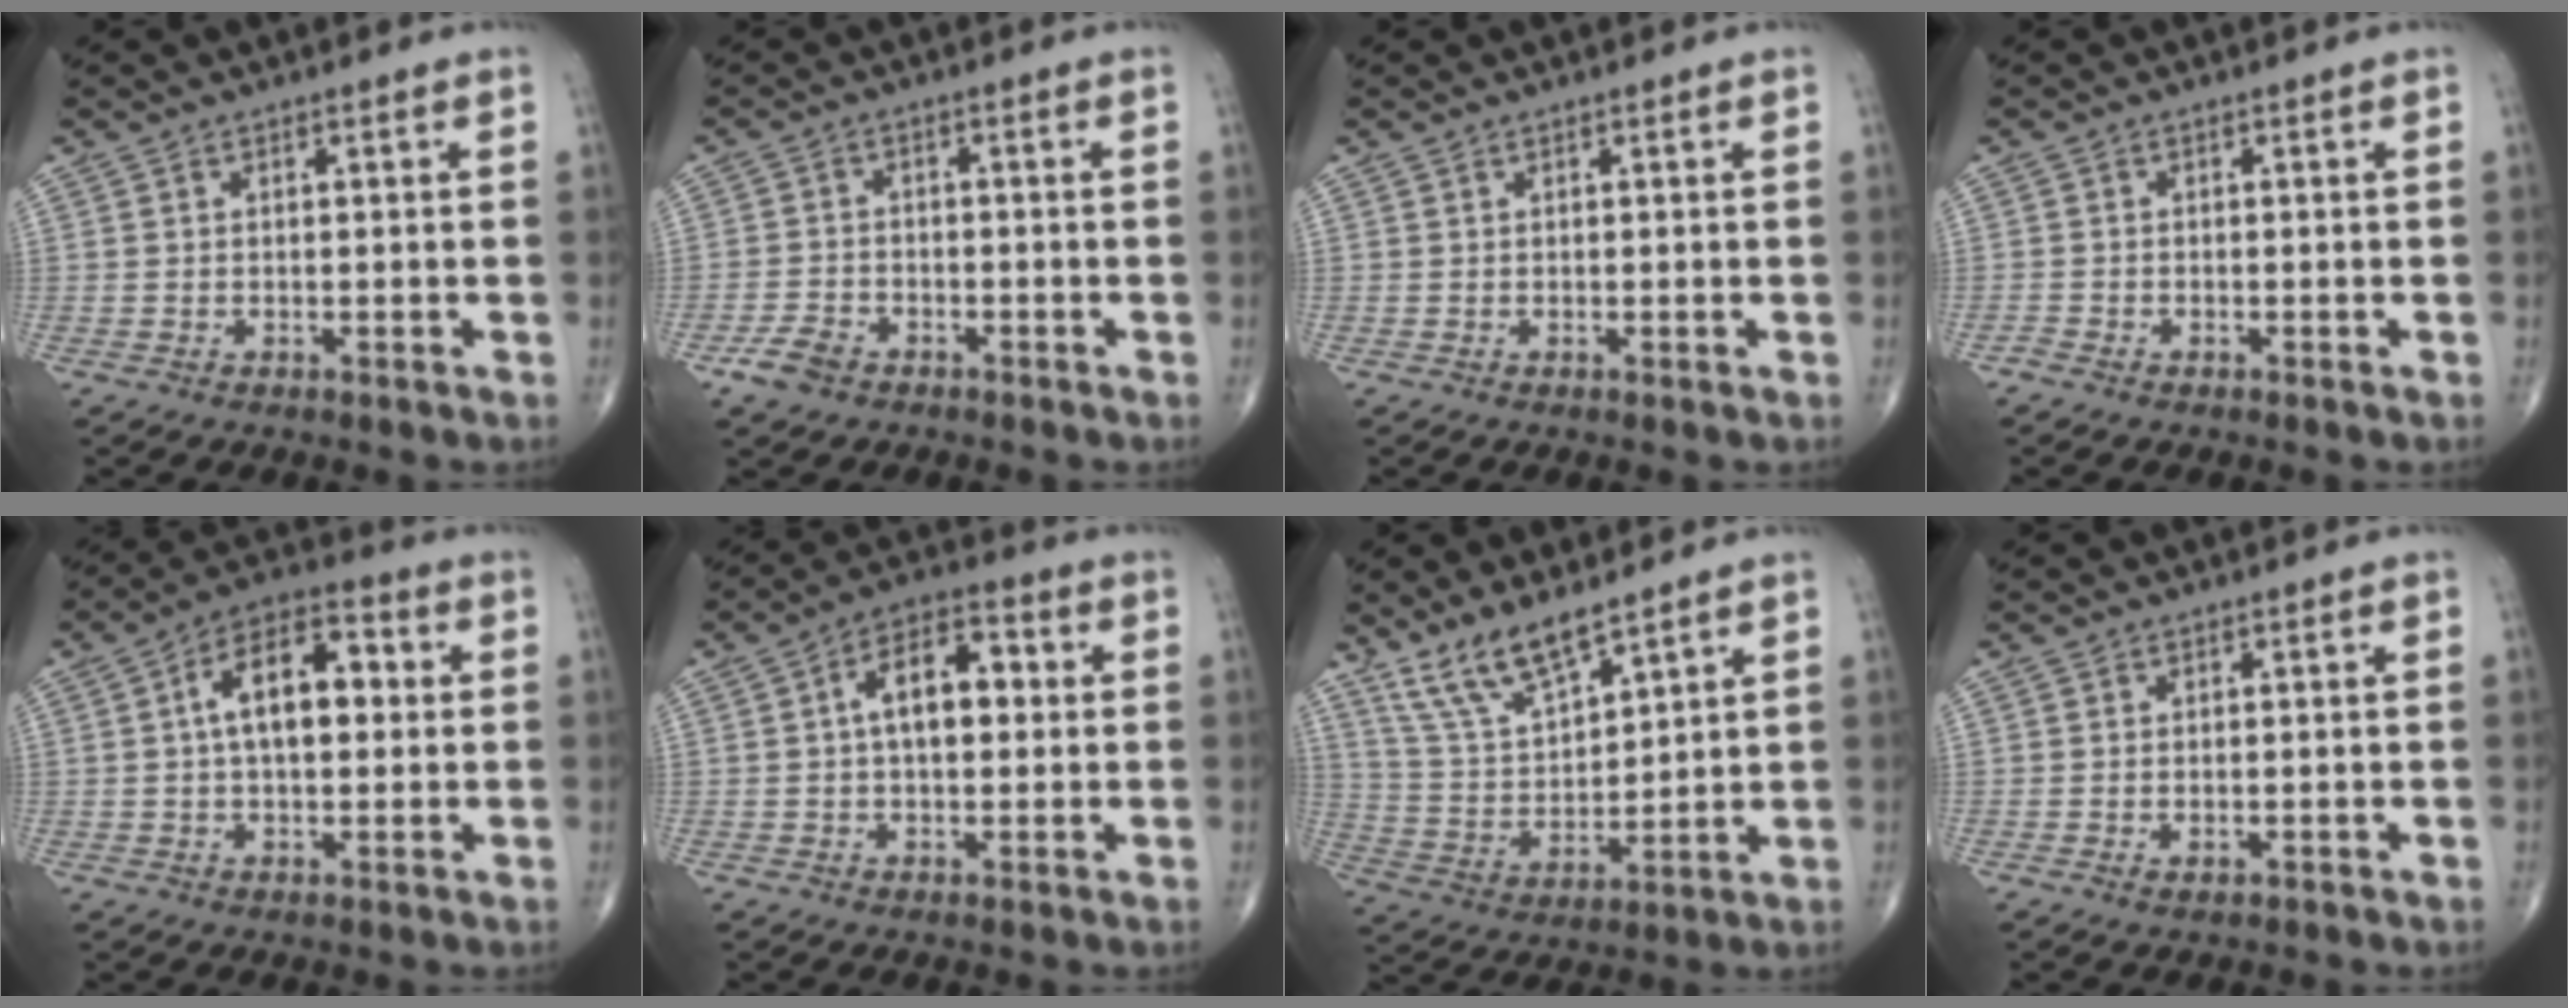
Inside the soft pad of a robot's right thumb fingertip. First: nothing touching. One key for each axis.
{"total": 4.3, "fx": -2.8, "fy": 2.6, "fz": 2.0, "tx": -0.040, "ty": 0.011, "tz": -0.049}
{"total": 0.0}
{"total": 1.0, "fx": -0.8, "fy": 0.4, "fz": 0.3, "tx": -0.012, "ty": 0.000, "tz": -0.020}
{"total": 11.9, "fx": 1.5, "fy": 6.6, "fz": 9.9, "tx": -0.149, "ty": 0.027, "tz": 0.015}
{"total": 9.8, "fx": 1.1, "fy": 5.5, "fz": 8.0, "tx": -0.118, "ty": 0.025, "tz": 0.011}
{"total": 10.8, "fx": 8.2, "fy": 3.4, "fz": 6.2, "tx": -0.114, "ty": -0.043, "tz": 0.176}
{"total": 1.3, "fx": -0.4, "fy": 0.7, "fz": 1.1, "tx": -0.020, "ty": -0.001, "tz": -0.004}